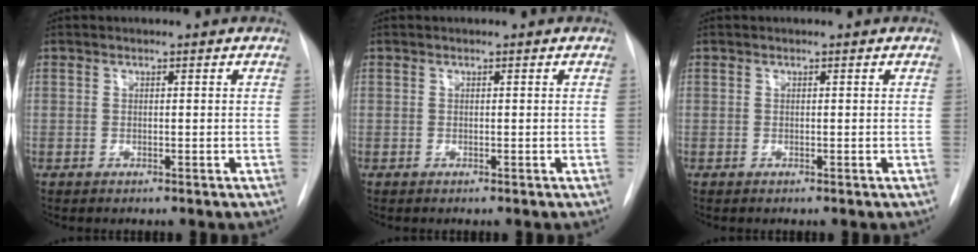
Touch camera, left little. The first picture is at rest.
{"total": 0.0}
{"total": 0.0}